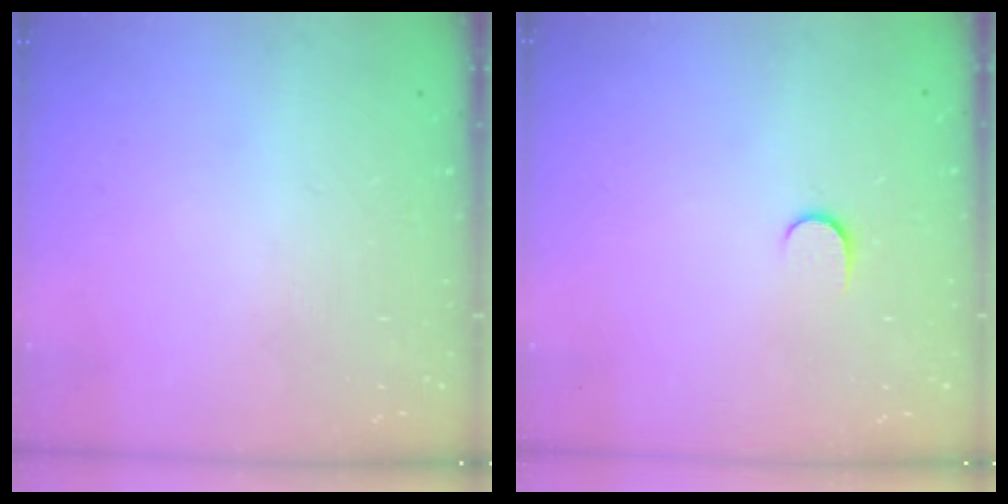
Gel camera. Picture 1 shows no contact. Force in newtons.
{"total": 3.9, "press": 3.9, "slide": 0.5}